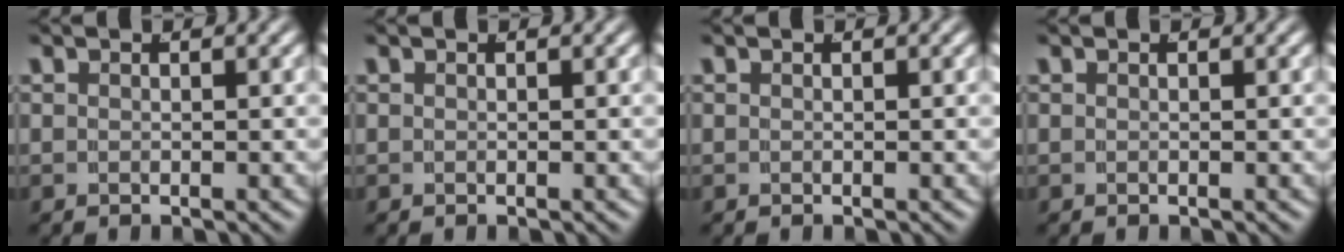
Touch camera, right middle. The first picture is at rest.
{"total": 0.0}
{"total": 0.0}
{"total": 0.0}